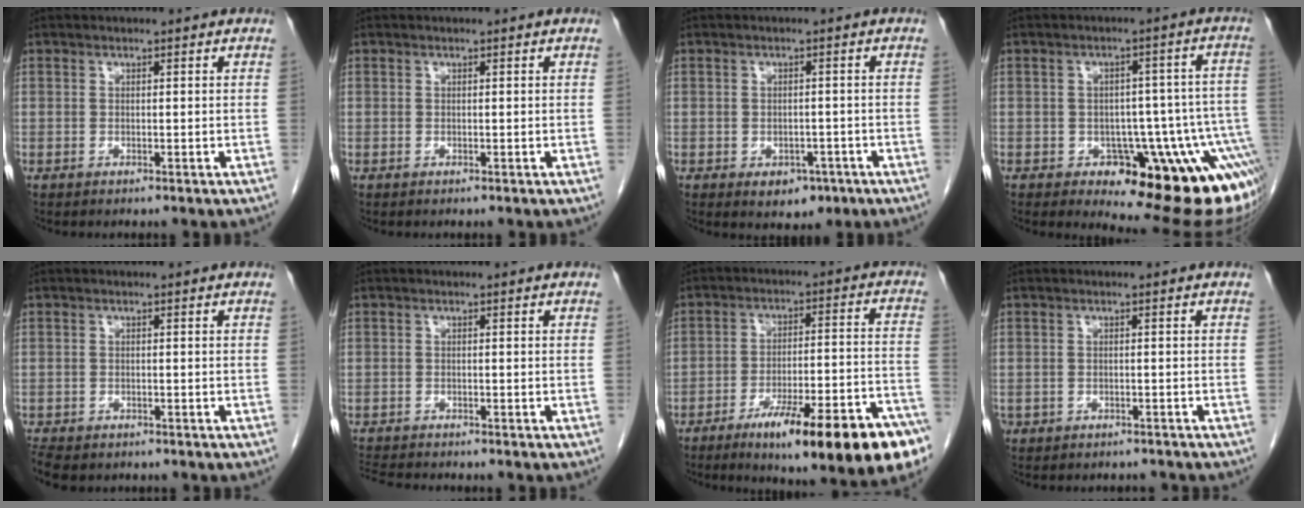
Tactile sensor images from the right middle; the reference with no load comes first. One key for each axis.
{"total": 0.0}
{"total": 3.9, "fx": -2.0, "fy": 2.5, "fz": 2.2, "tx": -0.023, "ty": 0.001, "tz": -0.015}
{"total": 18.2, "fx": -8.5, "fy": 6.2, "fz": 14.9, "tx": -0.092, "ty": 0.020, "tz": -0.090}
{"total": 6.1, "fx": -4.8, "fy": 2.6, "fz": 2.6, "tx": -0.050, "ty": -0.012, "tz": -0.073}
{"total": 4.8, "fx": -4.6, "fy": 0.3, "fz": 1.4, "tx": -0.029, "ty": -0.017, "tz": -0.078}
{"total": 21.2, "fx": -13.5, "fy": 2.1, "fz": 16.2, "tx": -0.155, "ty": 0.012, "tz": -0.200}
{"total": 4.5, "fx": -3.8, "fy": 2.3, "fz": 0.7, "tx": -0.011, "ty": 0.010, "tz": -0.049}